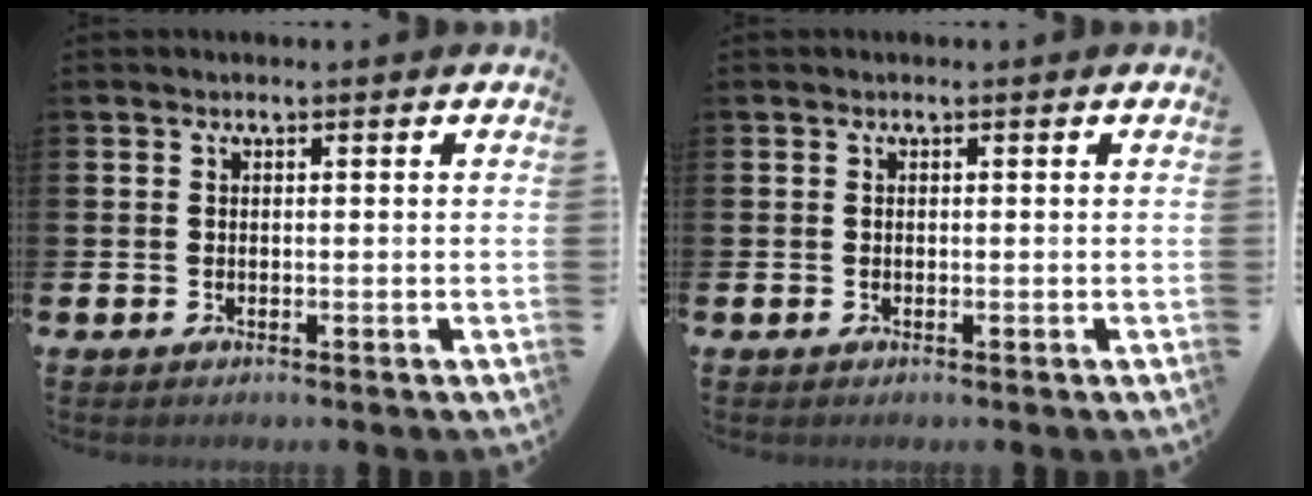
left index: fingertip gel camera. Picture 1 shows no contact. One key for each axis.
{"total": 0.0}